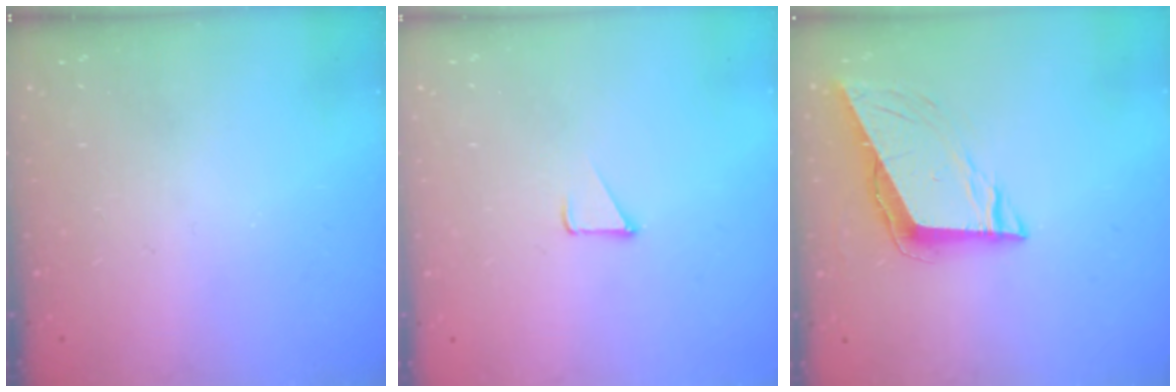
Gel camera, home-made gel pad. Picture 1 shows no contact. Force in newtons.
{"total": 2.3, "press": 2.3, "slide": 0.2}
{"total": 8.9, "press": 8.4, "slide": 2.7}